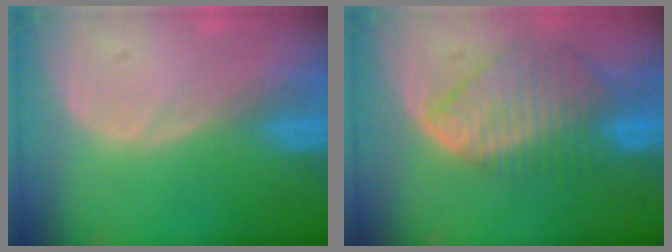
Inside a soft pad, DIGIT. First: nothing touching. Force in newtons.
{"total": 8.7, "press": 7.7, "slide": 4.2}